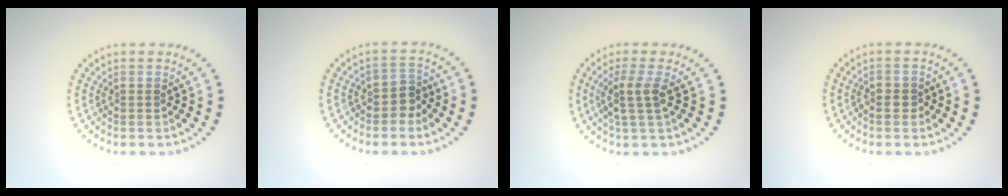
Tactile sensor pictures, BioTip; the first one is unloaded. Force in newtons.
{"total": 2.0, "press": 1.7, "slide": 1.1}
{"total": 2.7, "press": 2.1, "slide": 1.6}
{"total": 1.1, "press": 1.1, "slide": 0.3}